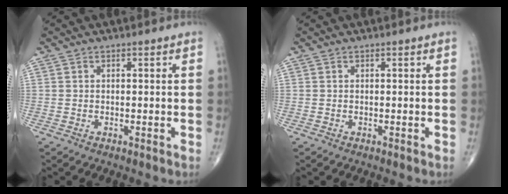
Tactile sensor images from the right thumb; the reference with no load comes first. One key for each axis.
{"total": 0.0}